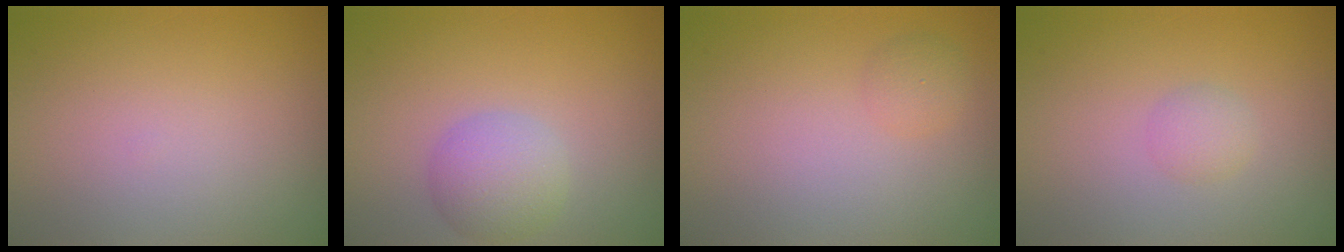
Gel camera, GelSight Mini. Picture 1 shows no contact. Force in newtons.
{"total": 3.5, "press": 3.5, "slide": 0.3}
{"total": 1.3, "press": 1.2, "slide": 0.1}
{"total": 1.3, "press": 1.3, "slide": 0.1}